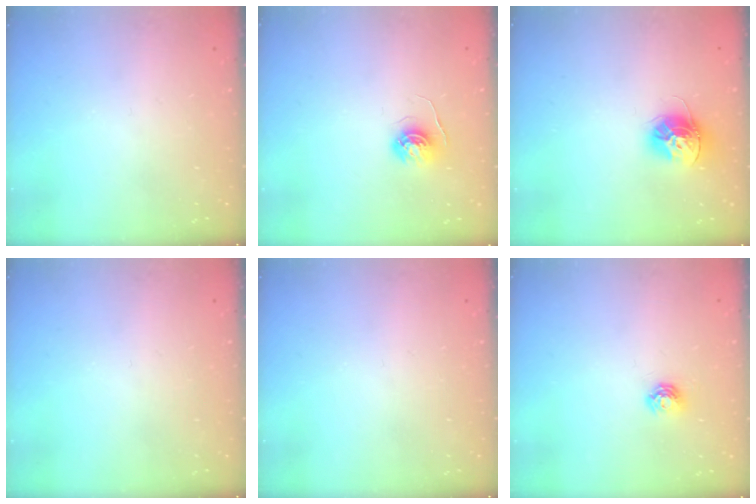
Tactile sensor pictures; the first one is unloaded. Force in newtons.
{"total": 4.6, "press": 4.6, "slide": 0.4}
{"total": 12.1, "press": 12.1, "slide": 0.5}
{"total": 0.0}
{"total": 0.0}
{"total": 5.1, "press": 5.1, "slide": 0.5}